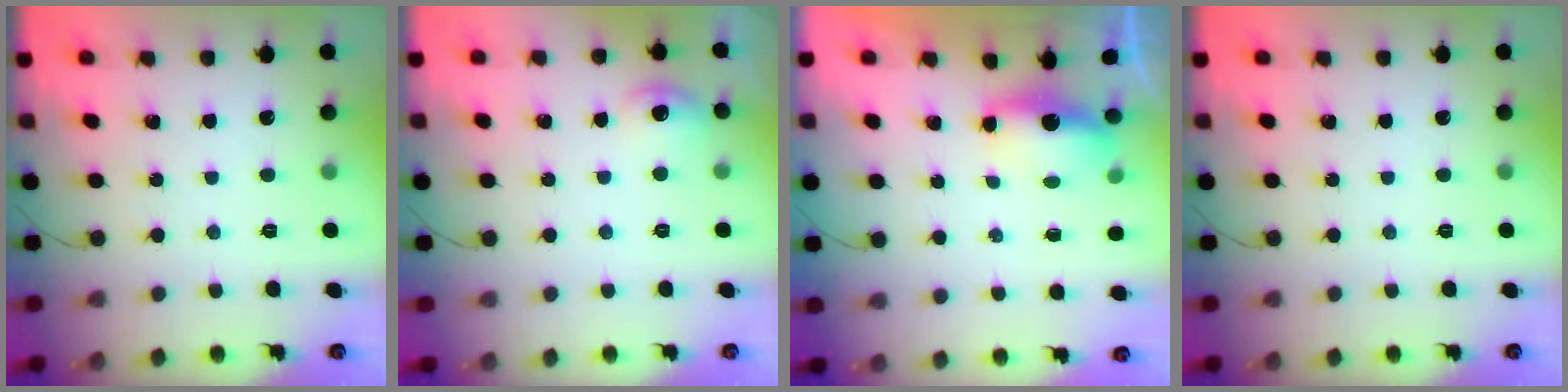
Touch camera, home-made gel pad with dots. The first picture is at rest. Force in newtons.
{"total": 6.3, "press": 6.1, "slide": 1.7}
{"total": 5.8, "press": 5.8, "slide": 0.2}
{"total": 0.0}